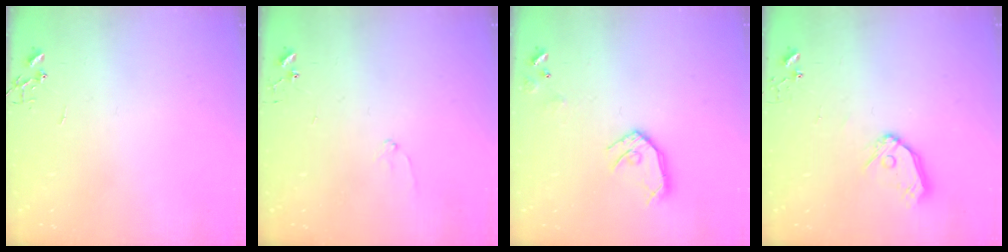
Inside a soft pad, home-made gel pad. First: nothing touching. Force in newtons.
{"total": 6.6, "press": 6.6, "slide": 0.8}
{"total": 11.7, "press": 11.6, "slide": 1.2}
{"total": 9.9, "press": 9.8, "slide": 1.3}